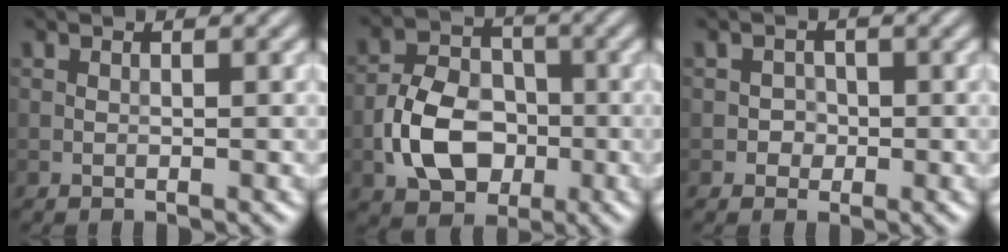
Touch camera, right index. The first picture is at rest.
{"total": 6.8, "force": [-2.1, 4.8, 4.3], "torque": [-0.079, 0.001, -0.042]}
{"total": 1.3, "force": [-0.3, 1.2, 0.2], "torque": [0.015, 0.001, -0.009]}